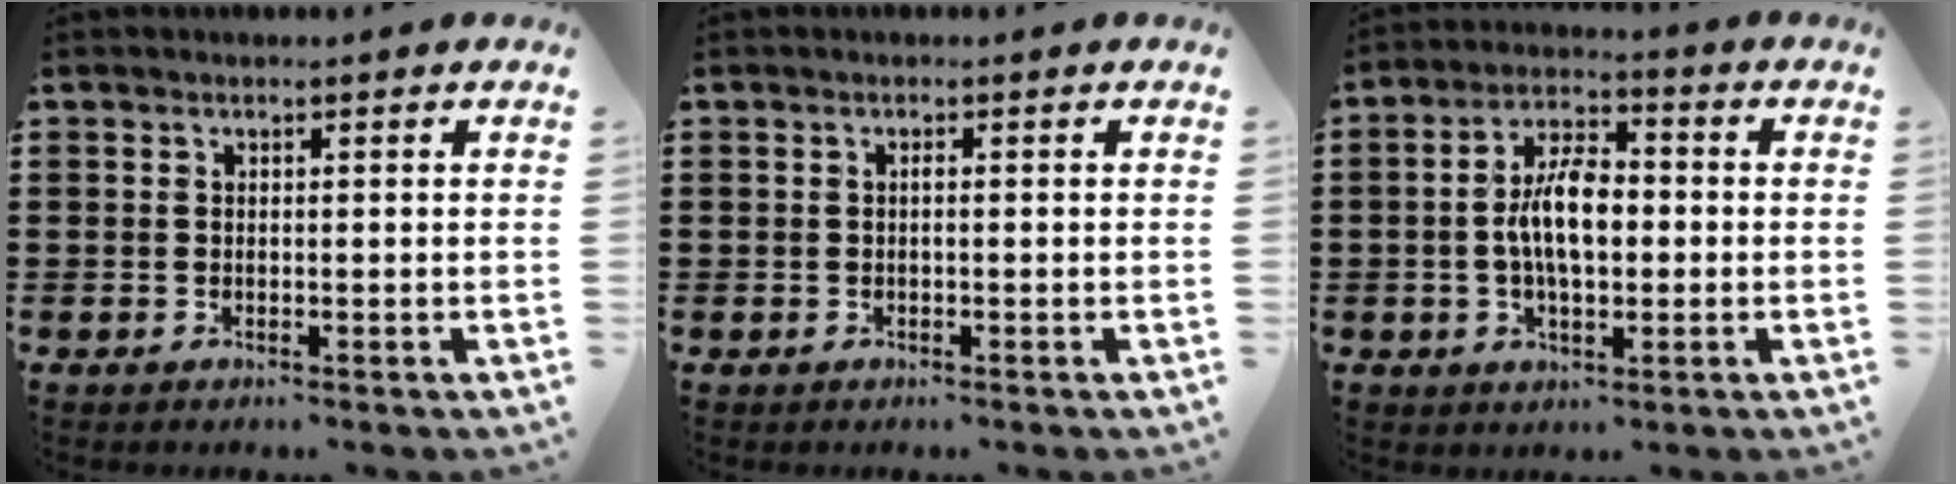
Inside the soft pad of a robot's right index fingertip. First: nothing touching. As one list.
[{"total": 0.6, "force": [-0.1, 0.1, 0.6], "torque": [-0.012, -0.004, -0.002]}, {"total": 7.9, "force": [-0.5, 3.7, 6.9], "torque": [-0.132, 0.006, -0.016]}]